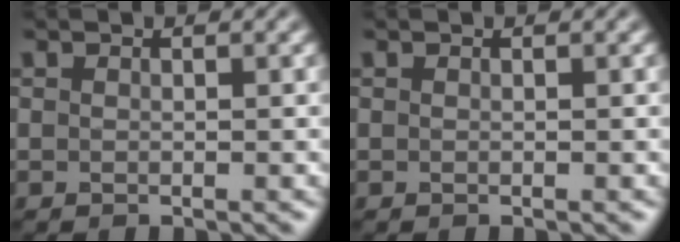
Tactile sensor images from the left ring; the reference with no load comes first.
{"total": 0.0}